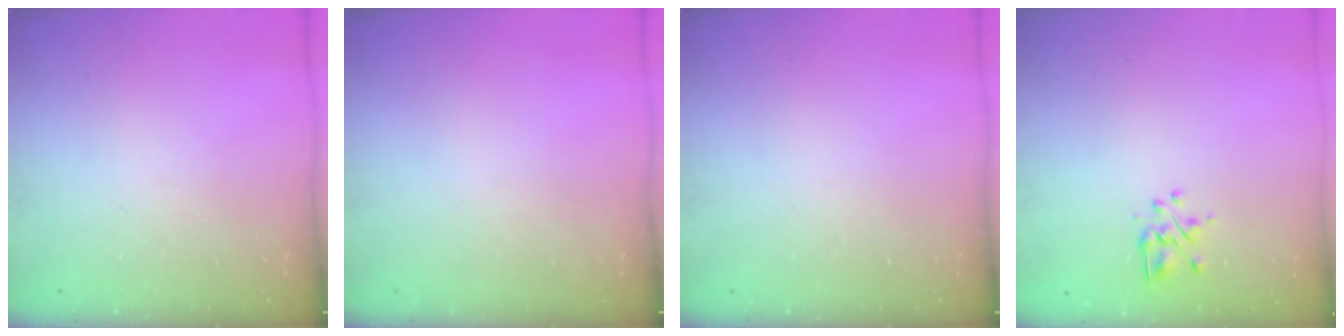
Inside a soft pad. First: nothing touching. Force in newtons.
{"total": 0.0}
{"total": 0.0}
{"total": 2.9, "press": 2.7, "slide": 1.1}